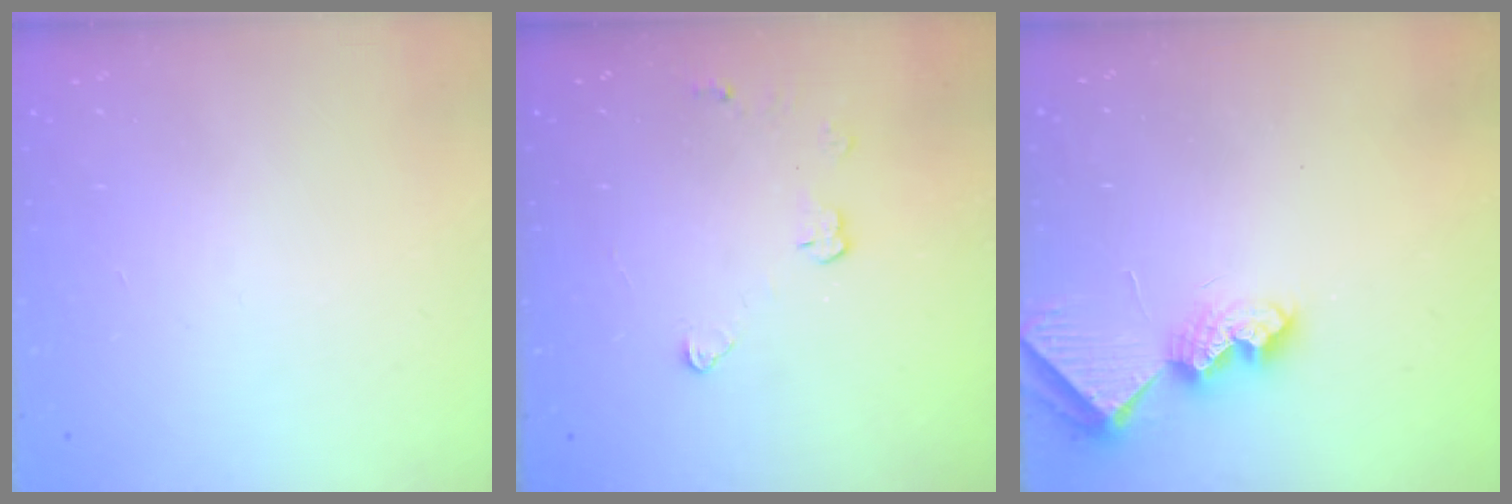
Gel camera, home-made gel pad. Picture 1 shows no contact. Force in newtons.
{"total": 3.6, "press": 3.6, "slide": 0.4}
{"total": 8.4, "press": 8.4, "slide": 0.4}